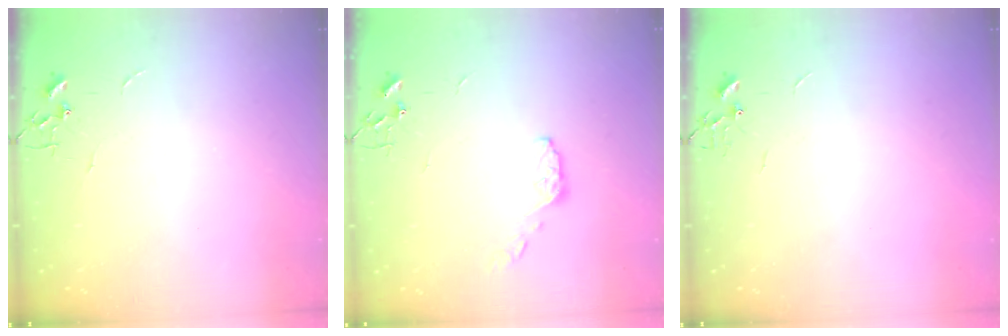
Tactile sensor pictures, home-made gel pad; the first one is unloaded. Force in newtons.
{"total": 4.9, "press": 4.9, "slide": 0.7}
{"total": 0.0}